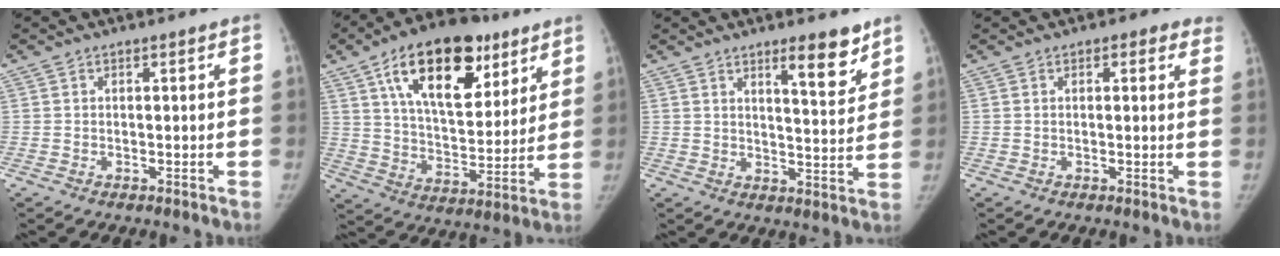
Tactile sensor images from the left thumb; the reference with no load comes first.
{"total": 22.7, "force": [11.6, 11.8, 15.6], "torque": [-0.211, -0.026, 0.192]}
{"total": 8.1, "force": [5.6, 2.0, 5.5], "torque": [-0.059, -0.043, 0.082]}
{"total": 4.7, "force": [3.1, 2.7, 2.2], "torque": [0.015, -0.004, 0.024]}